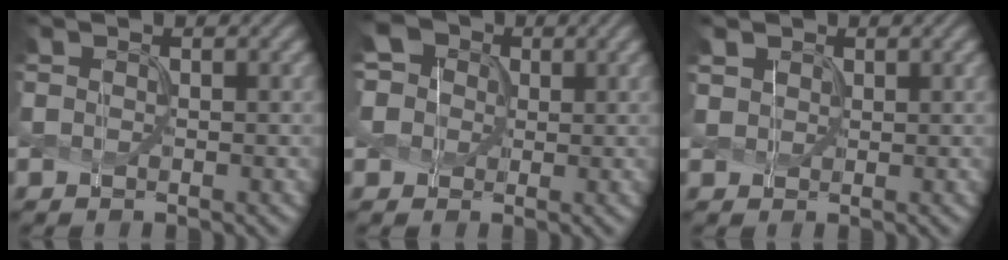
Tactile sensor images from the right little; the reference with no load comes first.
{"total": 6.7, "force": [2.7, 5.5, 2.7], "torque": [-0.058, 0.031, 0.025]}
{"total": 1.6, "force": [1.2, 1.1, 0.0], "torque": [-0.009, -0.001, 0.029]}